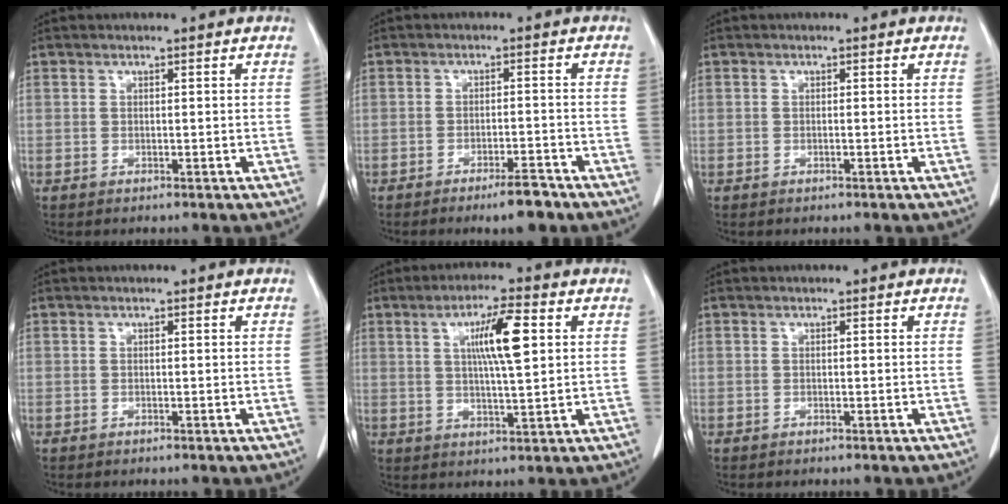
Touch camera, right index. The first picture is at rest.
{"total": 4.5, "force": [-3.4, 0.7, 2.8], "torque": [-0.045, -0.002, -0.052]}
{"total": 0.0}
{"total": 0.0}
{"total": 8.3, "force": [2.3, 0.8, 8.0], "torque": [-0.141, 0.004, 0.041]}
{"total": 0.0}